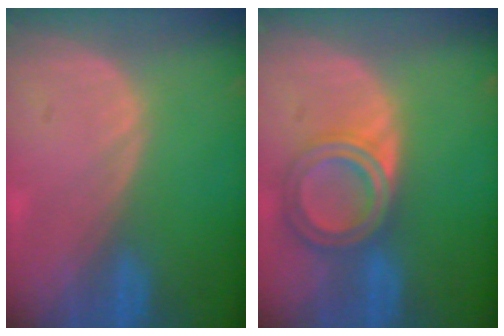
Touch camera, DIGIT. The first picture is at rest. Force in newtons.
{"total": 6.7, "press": 6.0, "slide": 3.2}